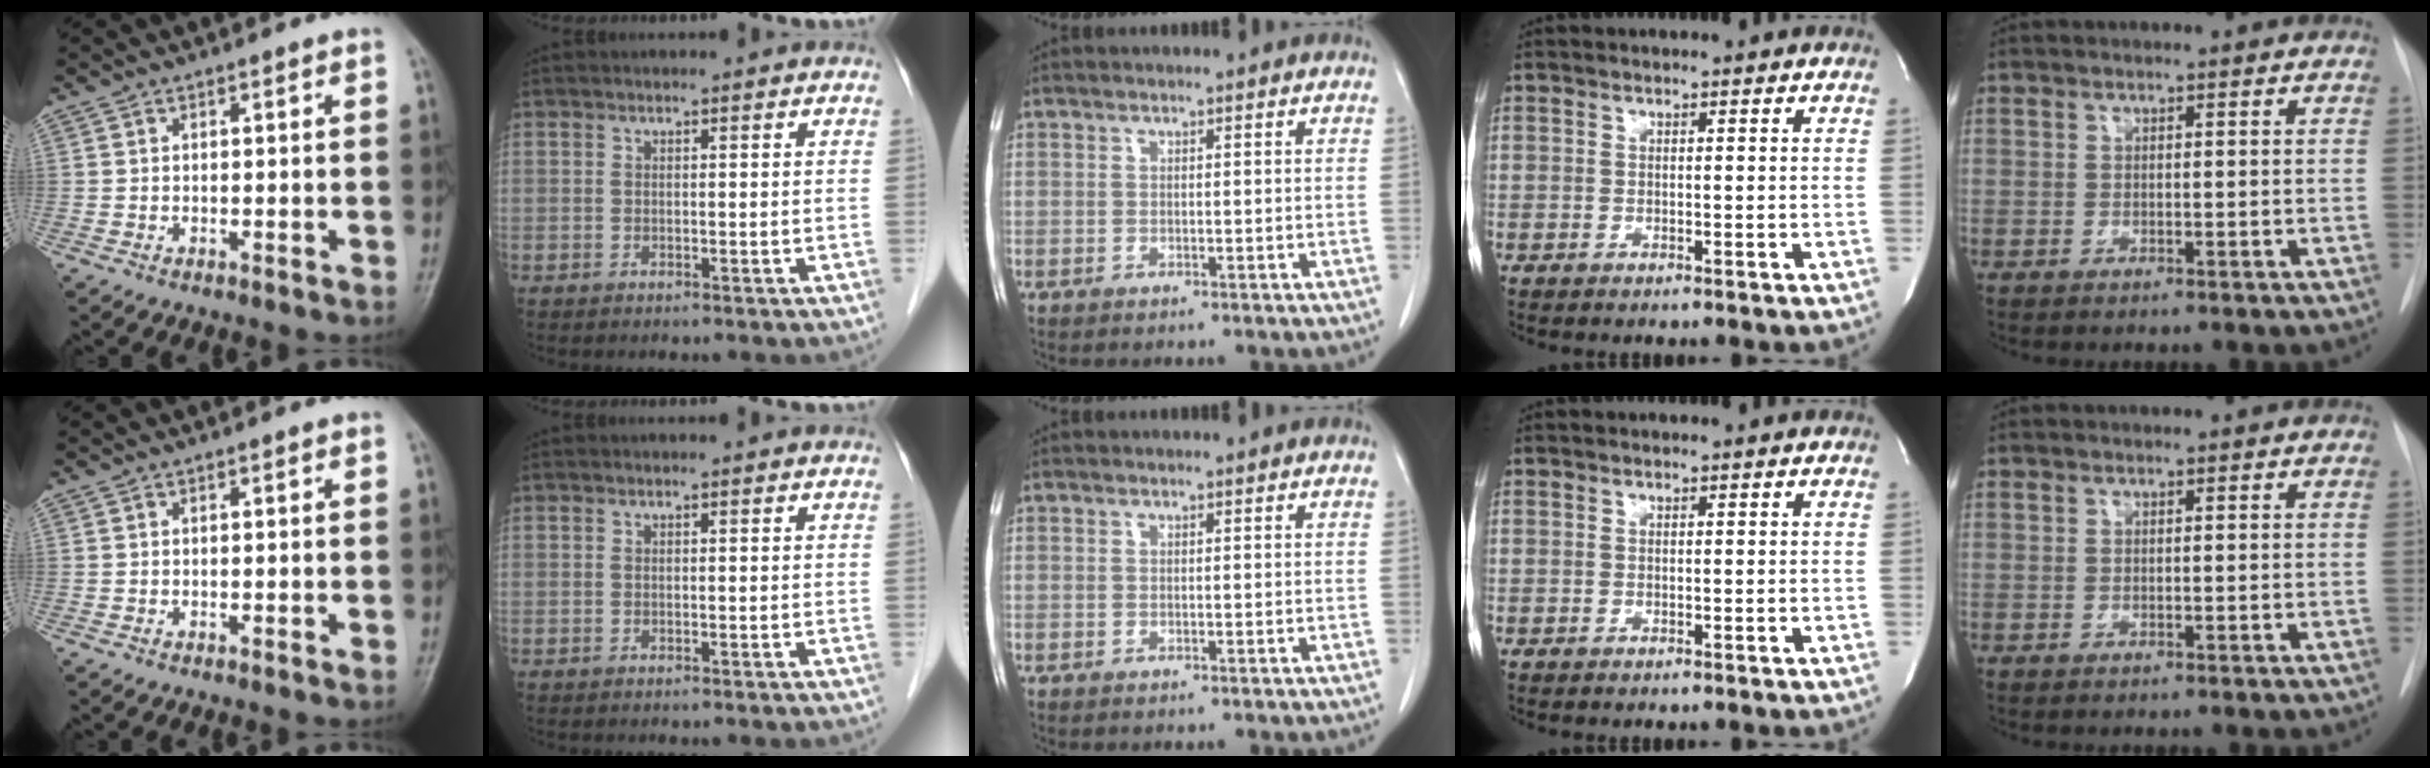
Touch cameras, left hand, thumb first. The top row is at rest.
{}